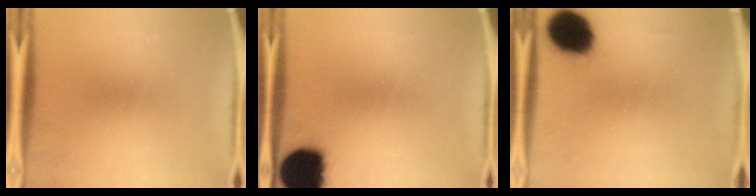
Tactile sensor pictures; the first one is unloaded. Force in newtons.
{"total": 16.8}
{"total": 15.2}